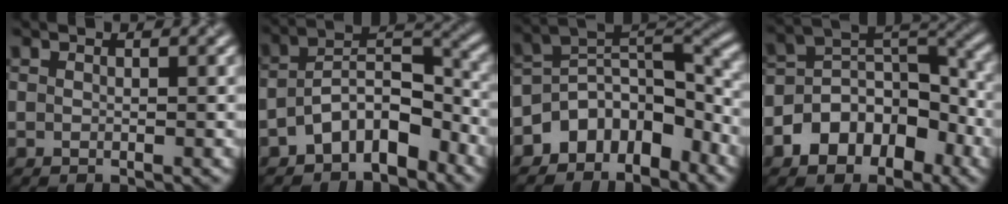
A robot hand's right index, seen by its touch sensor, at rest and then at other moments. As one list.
[{"total": 6.5, "force": [-3.8, 3.2, 4.1], "torque": [-0.055, 0.015, -0.079]}, {"total": 6.5, "force": [-4.0, 3.9, 3.4], "torque": [-0.033, 0.011, -0.083]}, {"total": 7.7, "force": [-3.8, 5.0, 4.4], "torque": [-0.061, 0.014, -0.077]}]